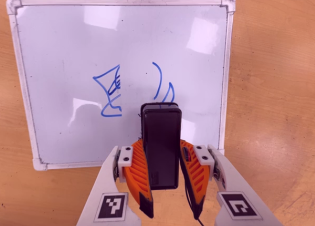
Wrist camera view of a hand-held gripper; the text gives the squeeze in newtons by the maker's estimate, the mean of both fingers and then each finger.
{"total": 8.3, "left": 7.1, "right": 9.6}